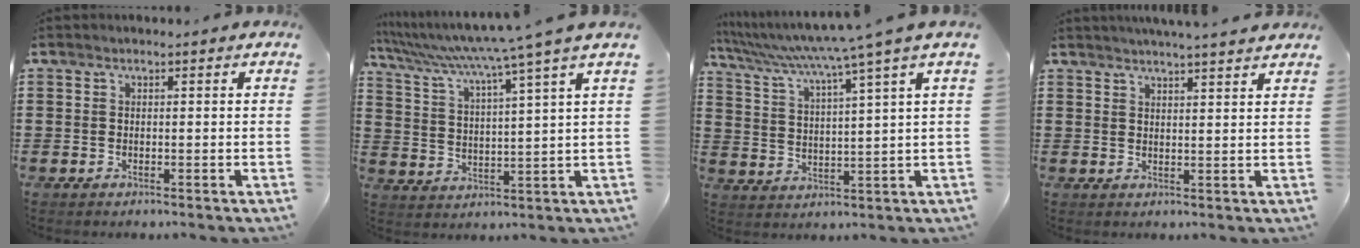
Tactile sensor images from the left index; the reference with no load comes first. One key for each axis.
{"total": 6.2, "fx": 4.9, "fy": -1.7, "fz": 3.4, "tx": -0.088, "ty": -0.044, "tz": 0.074}
{"total": 5.5, "fx": 4.1, "fy": -1.4, "fz": 3.4, "tx": -0.085, "ty": -0.037, "tz": 0.060}
{"total": 3.0, "fx": 2.9, "fy": -0.5, "fz": 0.7, "tx": -0.021, "ty": -0.009, "tz": 0.052}